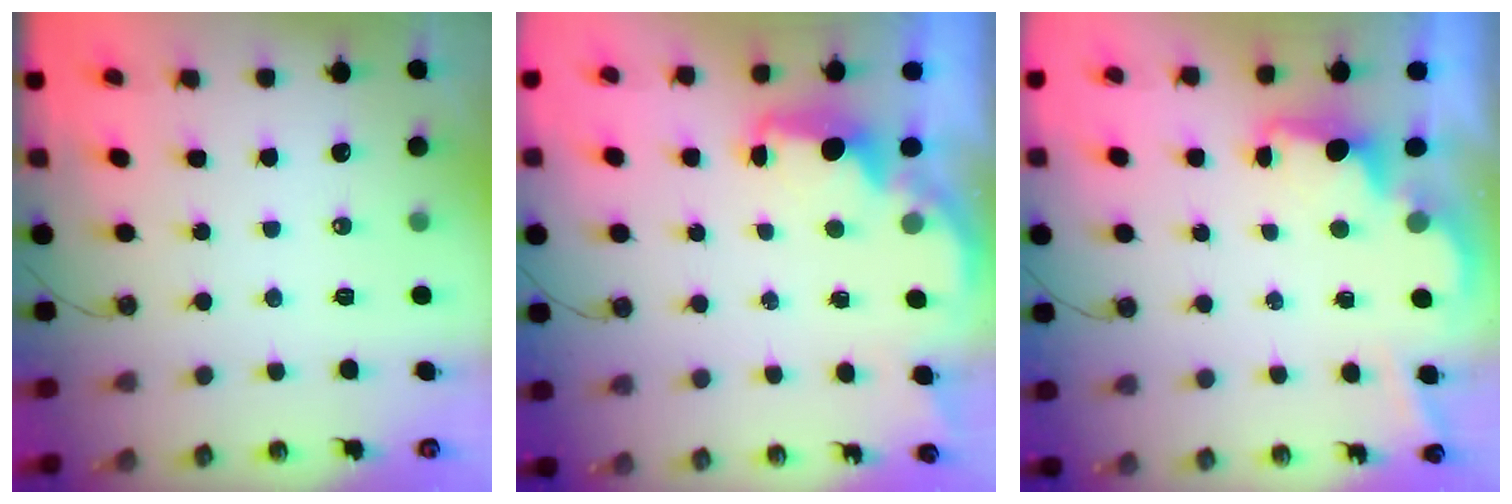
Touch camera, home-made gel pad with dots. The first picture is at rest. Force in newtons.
{"total": 2.3, "press": 2.1, "slide": 0.8}
{"total": 1.9, "press": 1.7, "slide": 0.8}